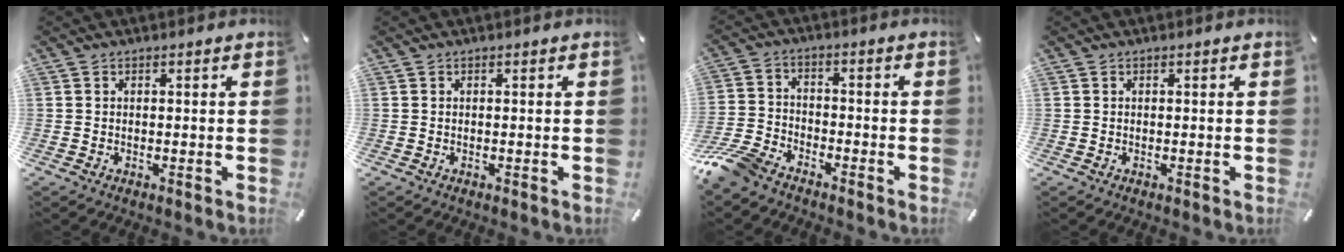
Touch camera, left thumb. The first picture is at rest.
{"total": 0.0}
{"total": 8.6, "force": [-7.2, 3.5, 3.3], "torque": [-0.089, 0.024, -0.145]}
{"total": 0.0}